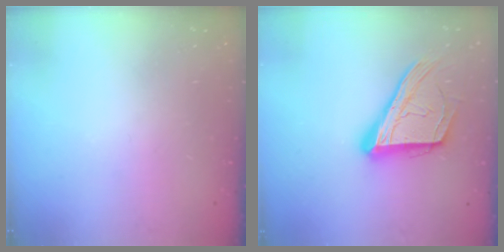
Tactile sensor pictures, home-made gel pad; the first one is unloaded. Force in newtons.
{"total": 18.8, "press": 18.7, "slide": 2.4}